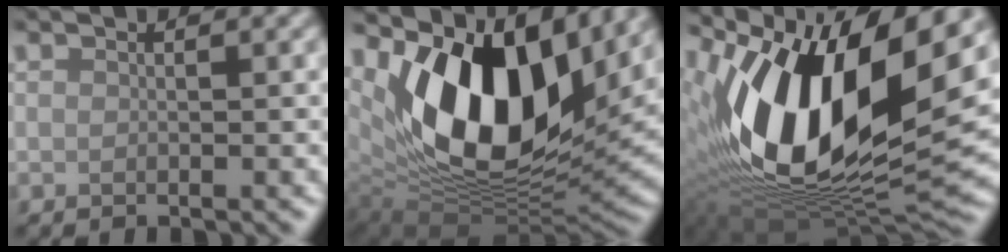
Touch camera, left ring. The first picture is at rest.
{"total": 14.6, "force": [5.4, 8.1, 10.9], "torque": [-0.202, -0.005, 0.102]}
{"total": 15.8, "force": [2.1, 8.0, 13.5], "torque": [-0.259, -0.006, 0.038]}